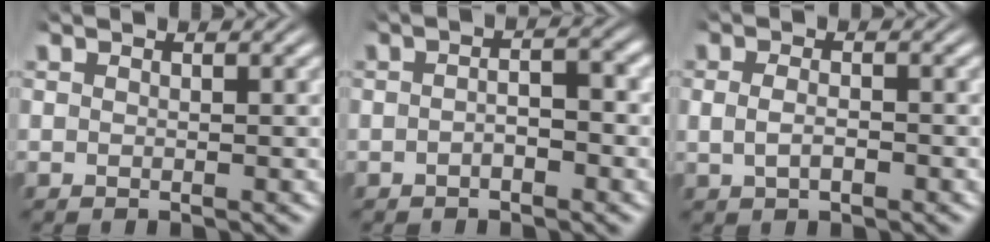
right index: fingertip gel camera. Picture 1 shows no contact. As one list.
[{"total": 2.2, "force": [-0.9, 0.7, 1.9], "torque": [-0.020, 0.000, -0.019]}, {"total": 1.8, "force": [-0.4, 1.0, 1.5], "torque": [-0.032, -0.008, -0.001]}]